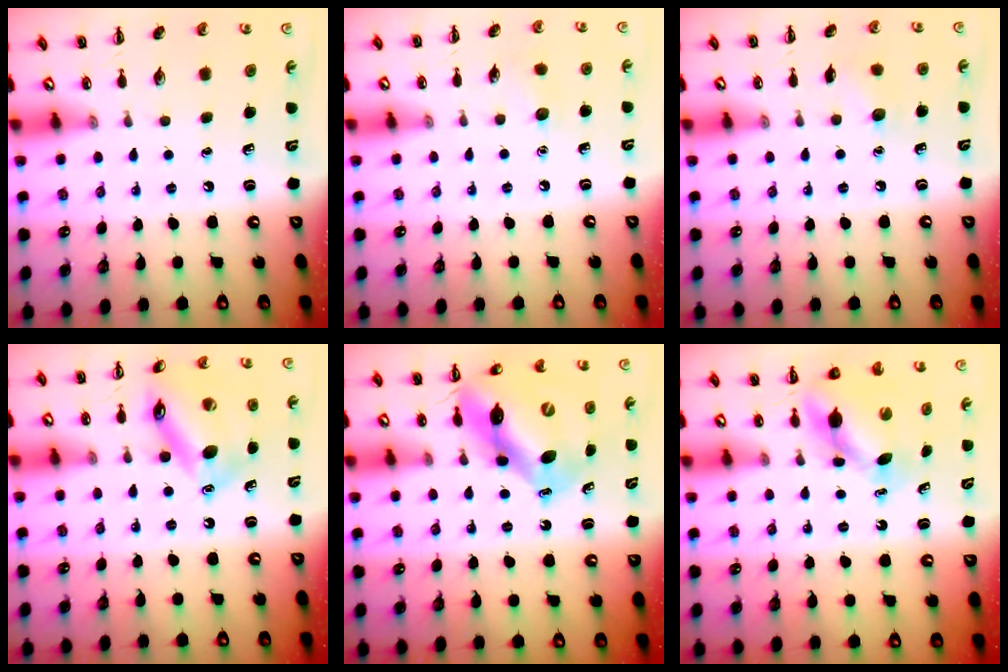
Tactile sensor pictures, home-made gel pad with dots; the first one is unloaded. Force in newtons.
{"total": 4.8, "press": 4.6, "slide": 1.2}
{"total": 5.2, "press": 5.1, "slide": 1.1}
{"total": 14.5, "press": 14.4, "slide": 1.7}
{"total": 11.7, "press": 11.2, "slide": 3.1}
{"total": 5.0, "press": 5.0, "slide": 0.3}